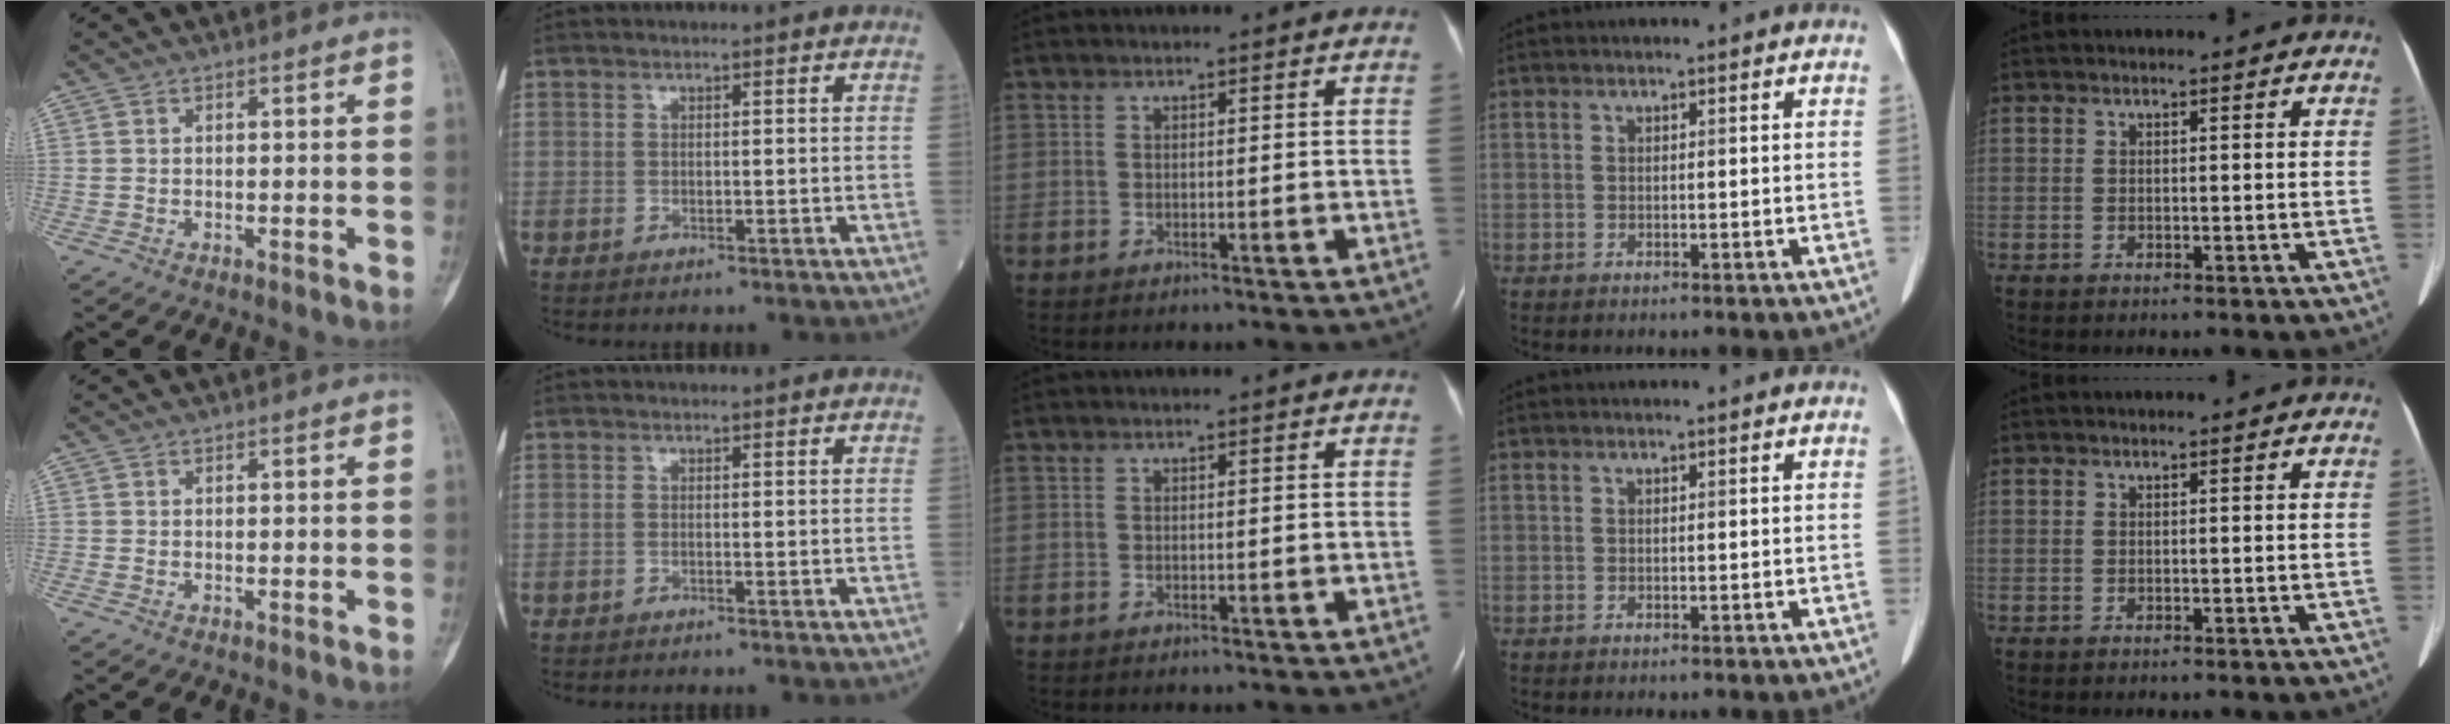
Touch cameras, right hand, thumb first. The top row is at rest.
{}